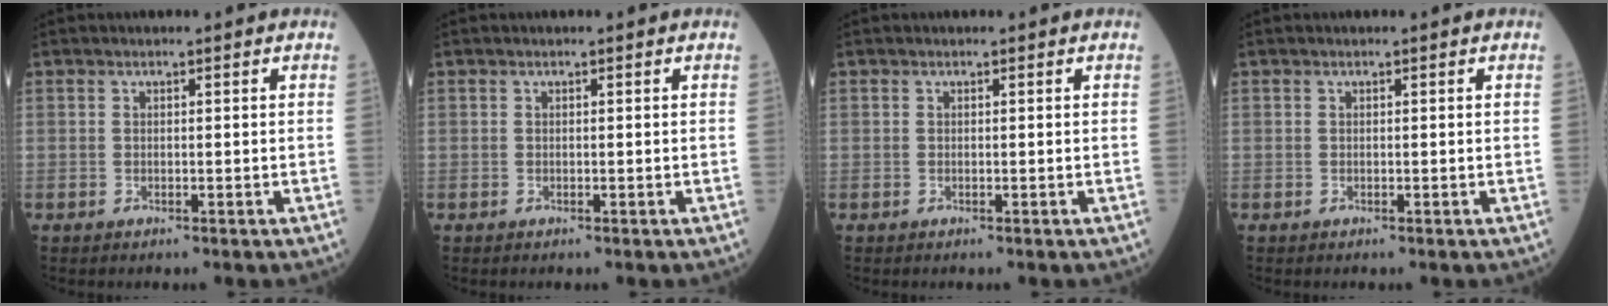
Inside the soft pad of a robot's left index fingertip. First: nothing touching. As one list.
[{"total": 0.0}, {"total": 0.0}, {"total": 0.0}]